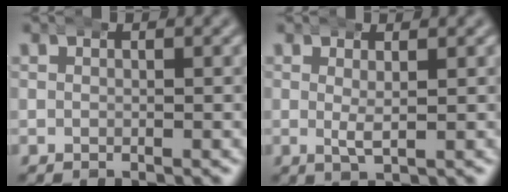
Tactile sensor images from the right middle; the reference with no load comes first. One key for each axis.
{"total": 1.8, "fx": 0.4, "fy": 0.6, "fz": 1.7, "tx": -0.034, "ty": -0.004, "tz": 0.010}